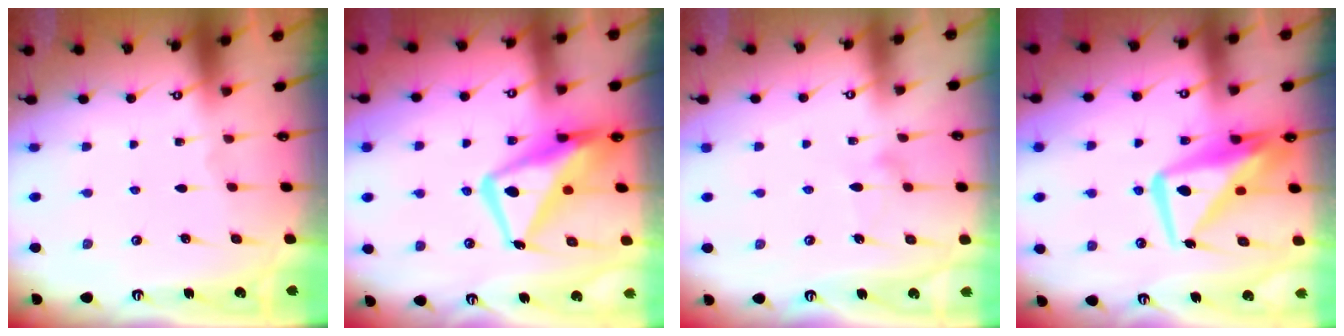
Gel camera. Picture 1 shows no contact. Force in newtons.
{"total": 16.0, "press": 15.8, "slide": 2.0}
{"total": 8.8, "press": 8.8, "slide": 0.5}
{"total": 12.5, "press": 12.4, "slide": 1.4}